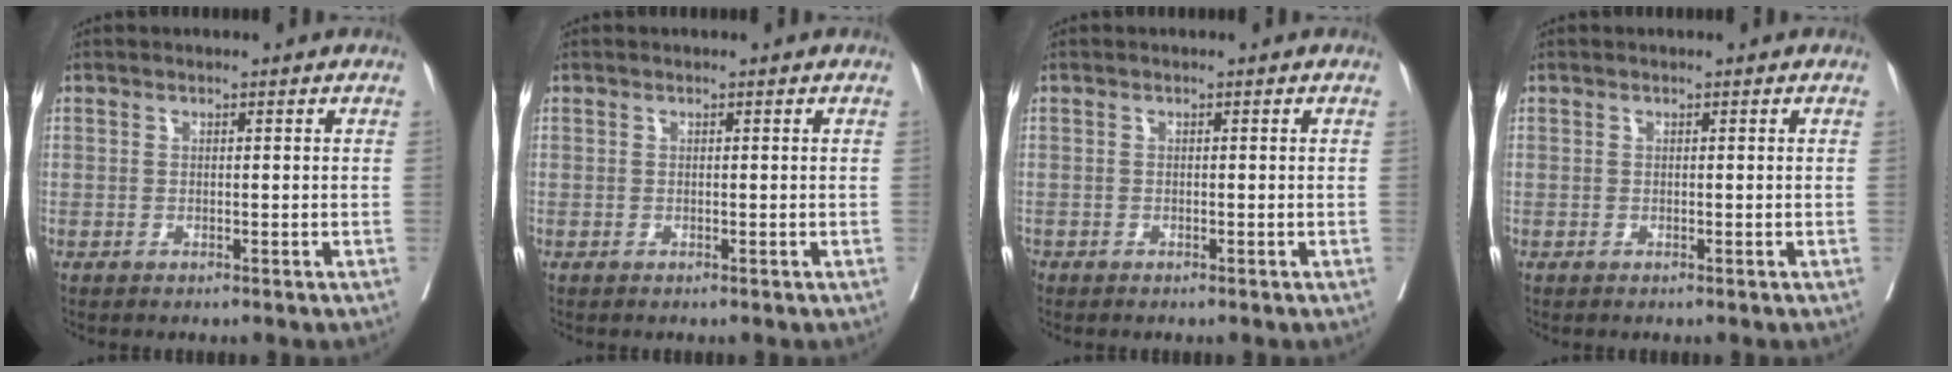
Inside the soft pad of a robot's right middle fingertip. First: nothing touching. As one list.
[{"total": 0.0}, {"total": 0.5, "force": [-0.4, 0.3, 0.0], "torque": [-0.005, 0.001, -0.012]}, {"total": 0.0}]